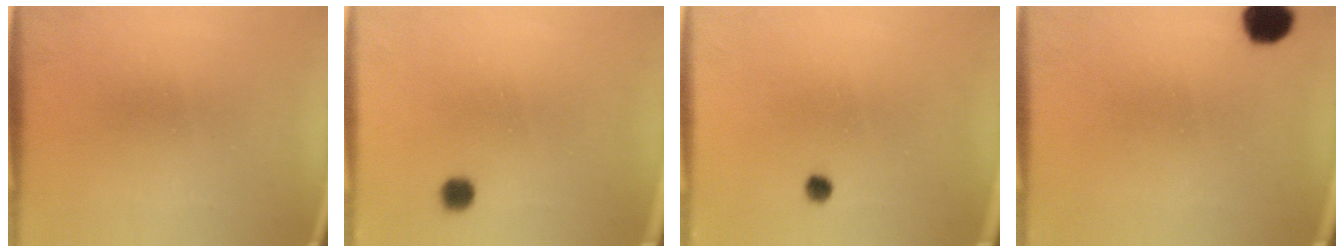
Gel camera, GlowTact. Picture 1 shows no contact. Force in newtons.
{"total": 2.6}
{"total": 1.3}
{"total": 5.7}